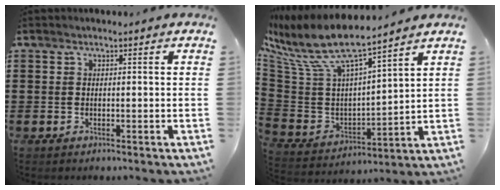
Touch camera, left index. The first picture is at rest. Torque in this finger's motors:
{"motor_torque": [1.29, -0.85, 0.48, 0.21]}